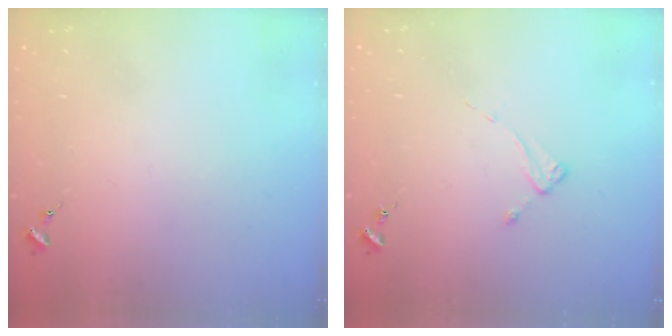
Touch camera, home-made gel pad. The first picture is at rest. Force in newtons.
{"total": 2.0, "press": 2.0, "slide": 0.3}